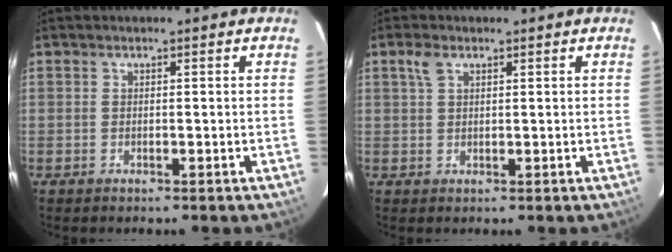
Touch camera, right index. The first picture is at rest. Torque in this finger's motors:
{"motor_torque": [0.08, 0.03, 0.06, 0.03]}